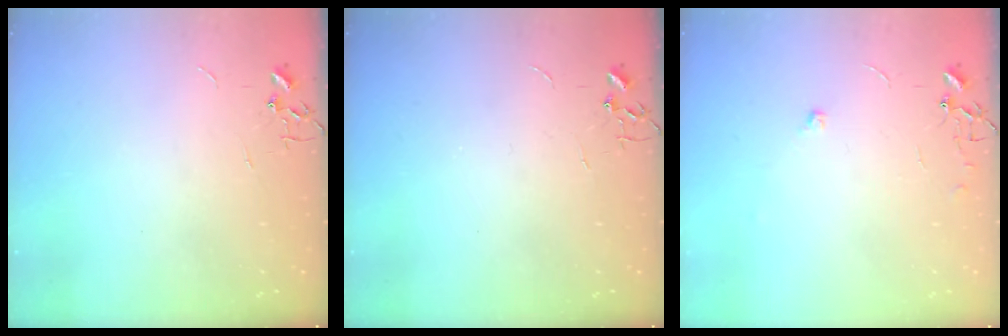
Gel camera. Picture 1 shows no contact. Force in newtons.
{"total": 0.0}
{"total": 6.6, "press": 6.5, "slide": 1.1}